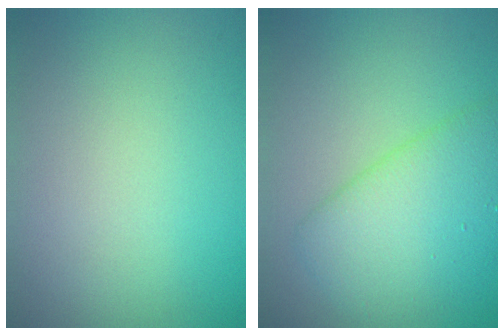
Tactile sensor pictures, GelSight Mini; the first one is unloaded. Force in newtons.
{"total": 5.1, "press": 5.1, "slide": 0.3}